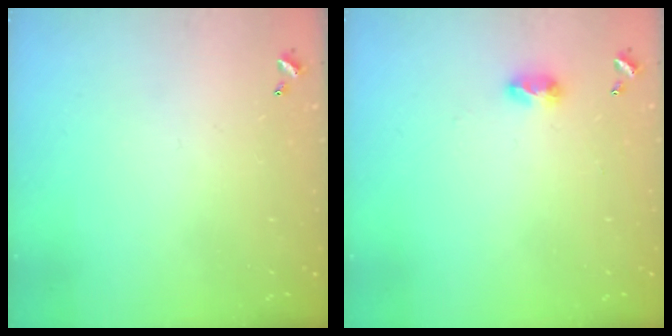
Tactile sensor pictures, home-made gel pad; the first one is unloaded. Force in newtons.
{"total": 4.1, "press": 4.1, "slide": 0.5}